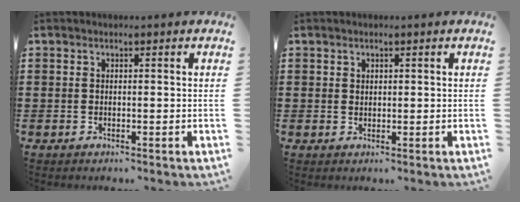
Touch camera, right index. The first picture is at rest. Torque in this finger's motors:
{"motor_torque": [-0.47, 0.62, 0.00, -0.01]}